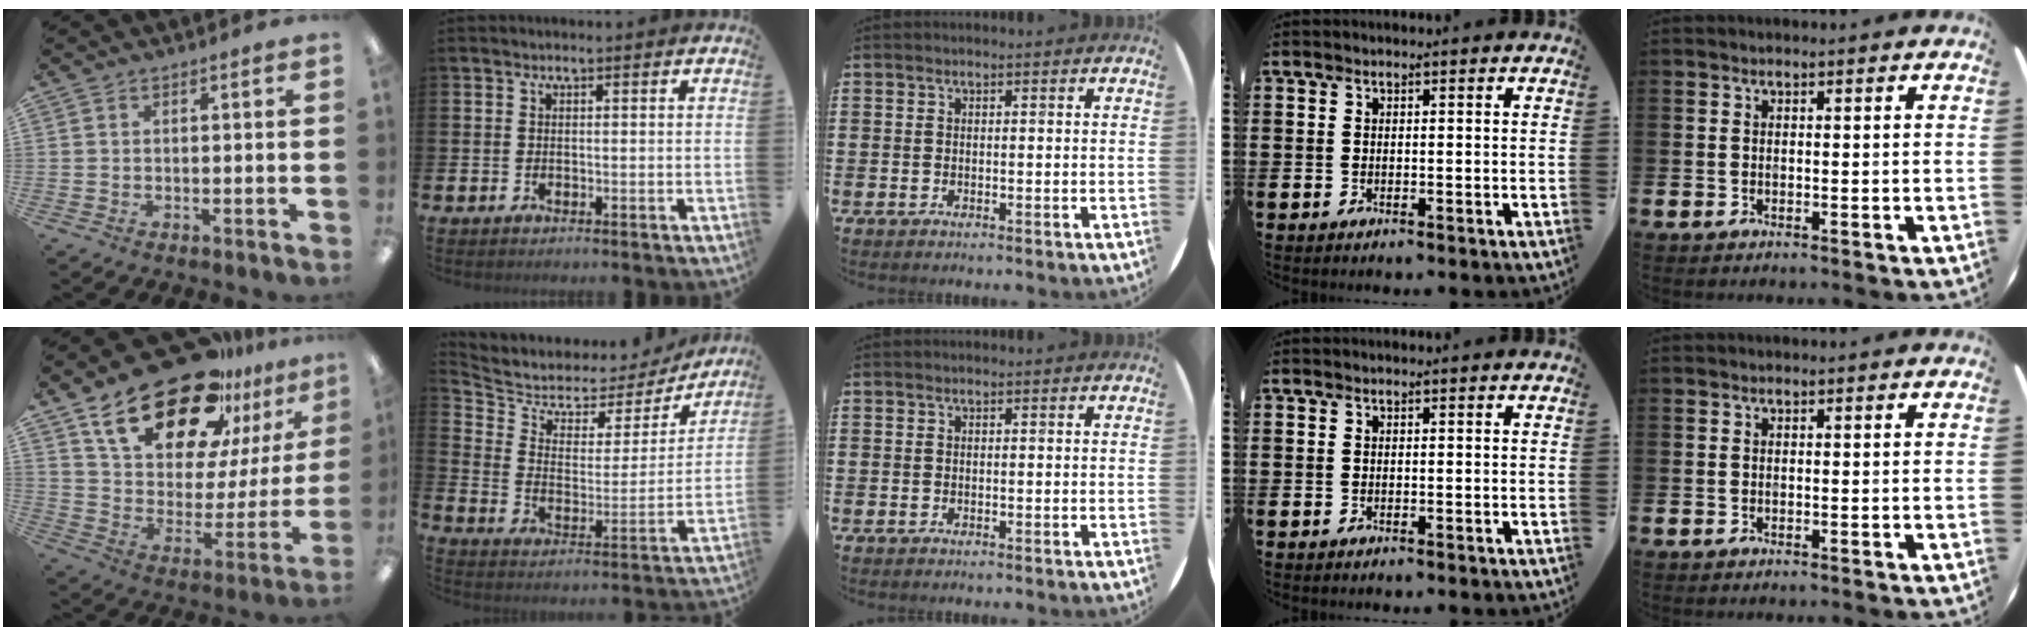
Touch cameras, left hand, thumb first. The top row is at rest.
{"thumb": {"total": 25.5, "force": [18.4, 11.3, 13.5], "torque": [-0.227, -0.116, 0.323]}, "index": {"total": 5.3, "force": [4.7, 2.3, 0.5], "torque": [-0.053, -0.043, 0.074]}}